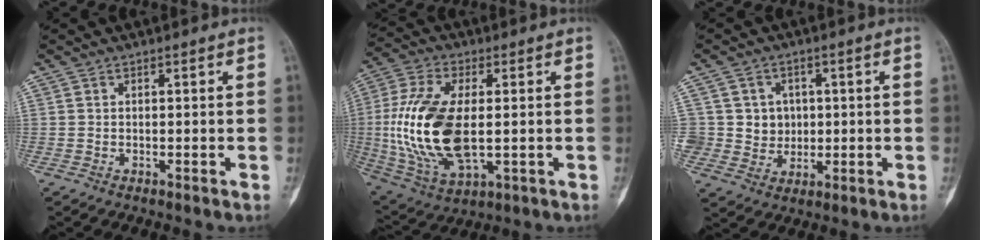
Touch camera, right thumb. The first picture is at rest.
{"total": 19.6, "force": [-0.5, 9.8, 17.0], "torque": [-0.368, -0.009, 0.000]}
{"total": 6.6, "force": [0.9, 6.5, 1.1], "torque": [0.022, 0.006, 0.018]}